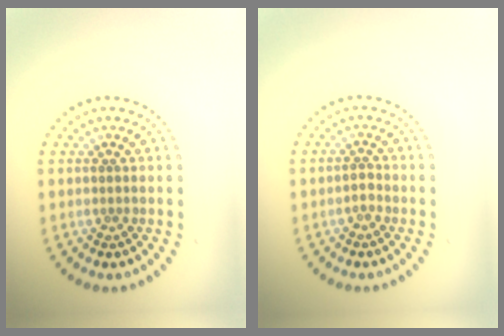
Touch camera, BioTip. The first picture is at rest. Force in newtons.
{"total": 1.0, "press": 0.9, "slide": 0.3}